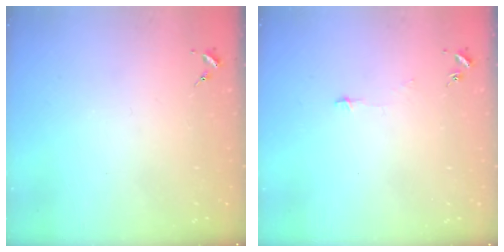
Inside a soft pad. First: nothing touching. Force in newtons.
{"total": 3.6, "press": 3.6, "slide": 0.3}